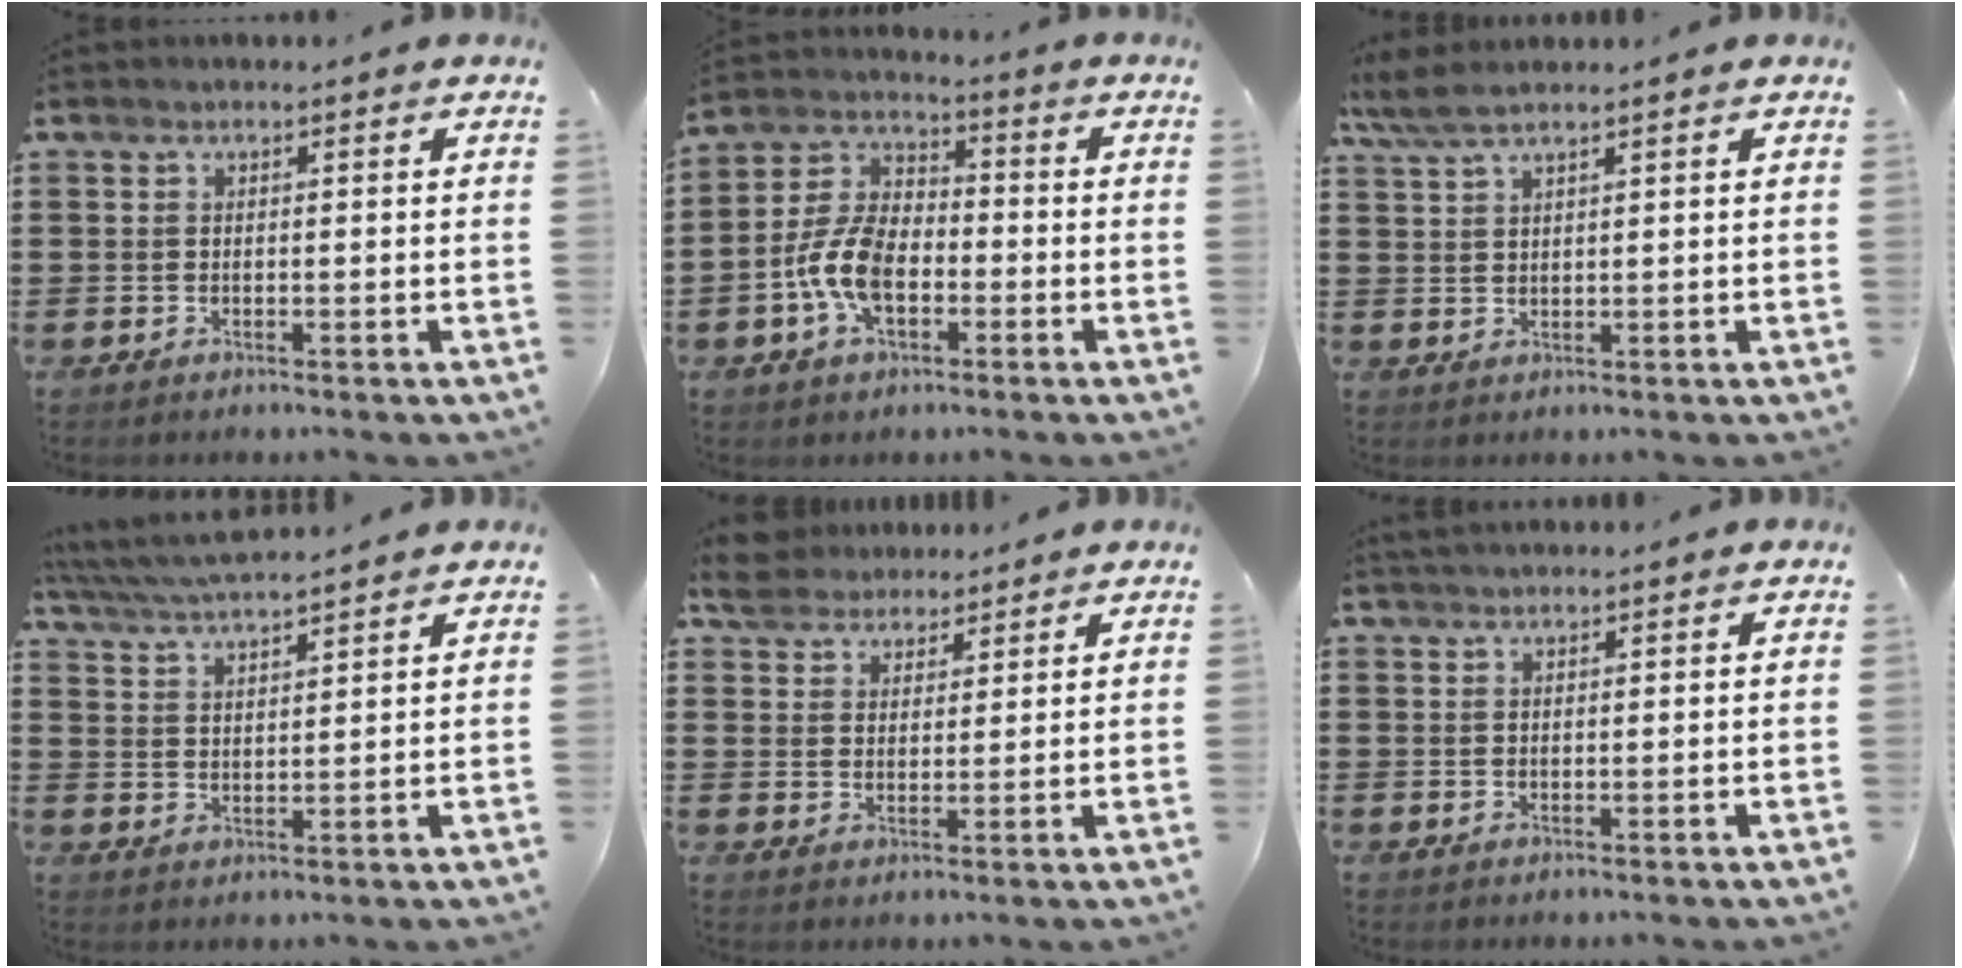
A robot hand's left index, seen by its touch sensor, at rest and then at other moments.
{"total": 9.3, "force": [-3.1, 5.3, 6.9], "torque": [-0.173, 0.002, -0.064]}
{"total": 3.6, "force": [2.8, 0.4, 2.4], "torque": [-0.051, 0.002, 0.052]}
{"total": 4.6, "force": [4.4, 0.0, 1.3], "torque": [-0.040, -0.017, 0.078]}
{"total": 4.9, "force": [4.5, 1.8, 0.4], "torque": [-0.031, -0.004, 0.084]}
{"total": 1.3, "force": [1.2, 0.1, 0.4], "torque": [-0.010, 0.001, 0.024]}